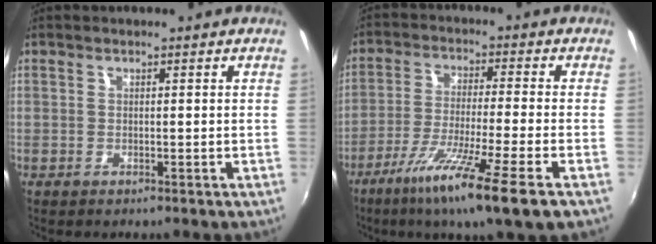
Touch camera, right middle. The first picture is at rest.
{"total": 13.5, "force": [-7.8, -0.4, 11.1], "torque": [-0.217, -0.038, -0.137]}